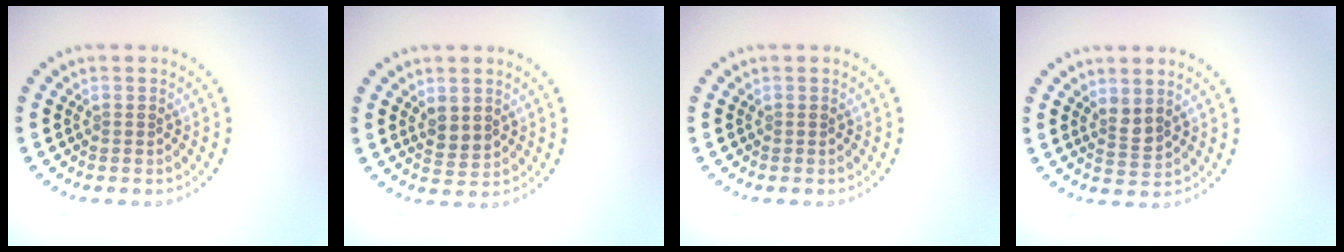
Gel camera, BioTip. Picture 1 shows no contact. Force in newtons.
{"total": 1.9, "press": 1.7, "slide": 0.9}
{"total": 0.0}
{"total": 1.6, "press": 1.3, "slide": 1.0}